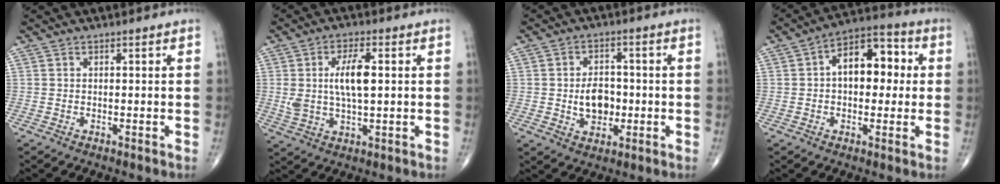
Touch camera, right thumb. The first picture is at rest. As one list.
[{"total": 8.9, "force": [1.4, 3.6, 8.0], "torque": [-0.155, 0.001, 0.027]}, {"total": 7.2, "force": [-0.8, 5.1, 5.1], "torque": [-0.057, 0.007, -0.011]}, {"total": 12.1, "force": [1.4, 7.3, 9.5], "torque": [-0.107, 0.029, 0.011]}]